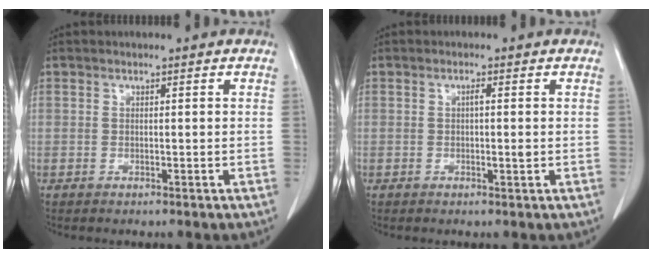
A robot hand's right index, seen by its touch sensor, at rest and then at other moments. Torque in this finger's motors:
{"motor_torque": [0.19, -0.05, 0.12, 0.03]}